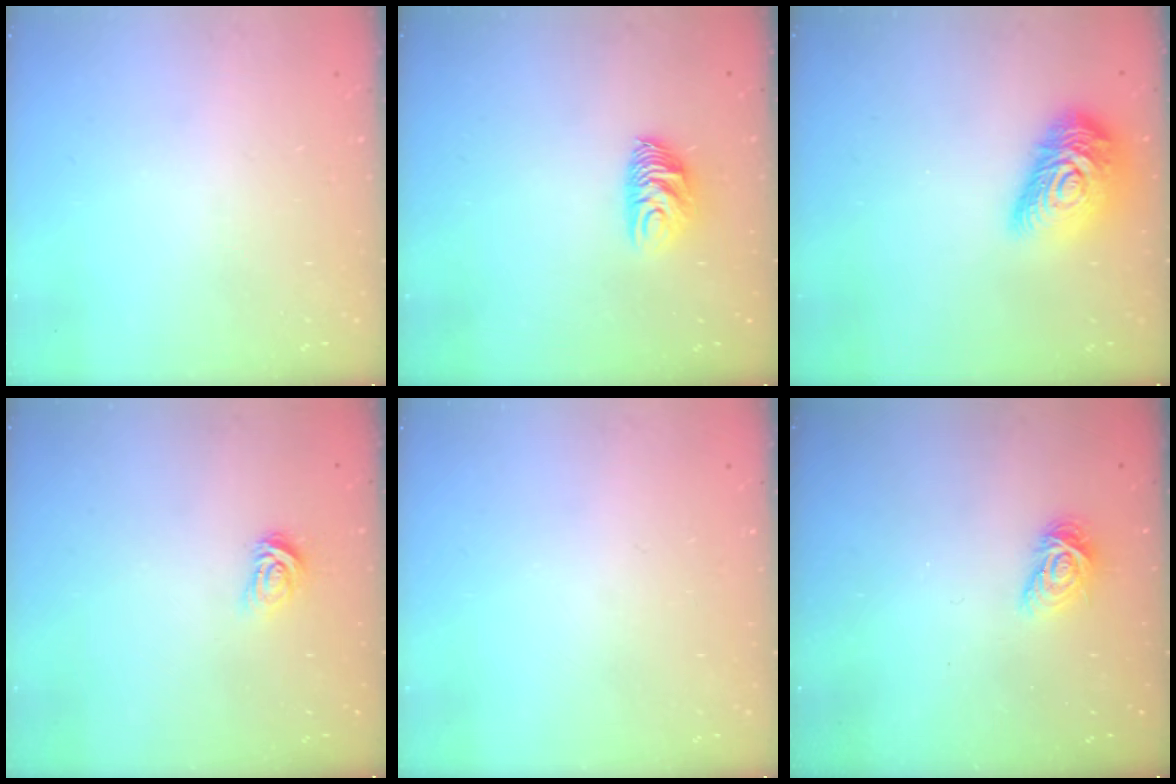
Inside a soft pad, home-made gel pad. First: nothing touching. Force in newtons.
{"total": 7.5, "press": 7.4, "slide": 0.8}
{"total": 16.1, "press": 16.1, "slide": 0.9}
{"total": 3.6, "press": 3.6, "slide": 0.4}
{"total": 0.0}
{"total": 7.5, "press": 7.5, "slide": 0.3}